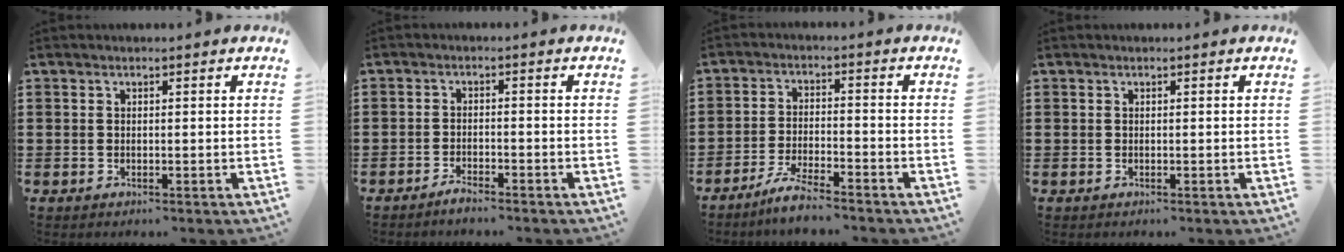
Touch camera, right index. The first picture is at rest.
{"total": 1.9, "force": [-1.8, 0.1, 0.5], "torque": [-0.012, 0.000, -0.034]}
{"total": 4.7, "force": [-4.3, 0.1, 1.8], "torque": [-0.046, -0.005, -0.085]}
{"total": 0.0}